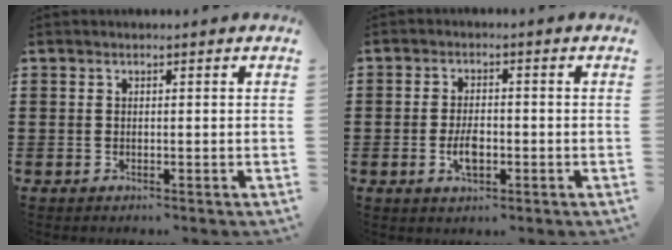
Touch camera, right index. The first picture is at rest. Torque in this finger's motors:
{"motor_torque": [2.14, 0.00, 0.69, 0.11]}